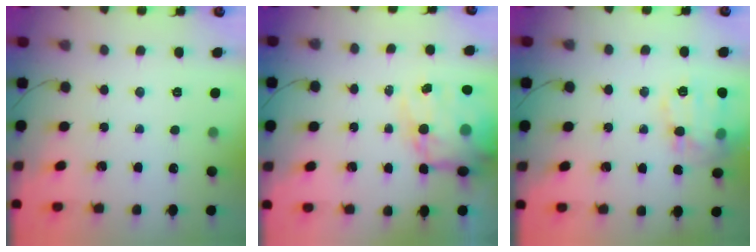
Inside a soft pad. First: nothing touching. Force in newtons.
{"total": 15.0, "press": 14.5, "slide": 3.9}
{"total": 15.0, "press": 15.0, "slide": 0.8}